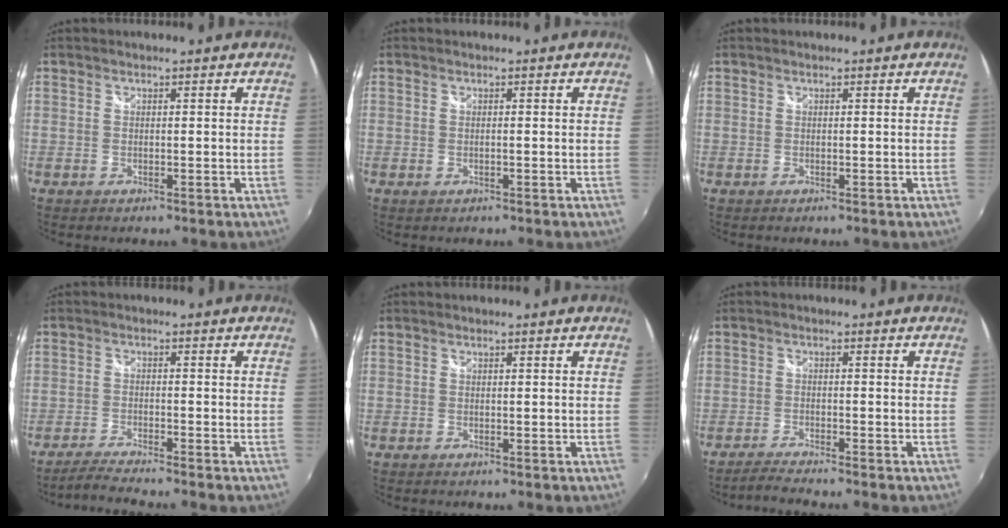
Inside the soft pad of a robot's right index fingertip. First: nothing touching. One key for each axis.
{"total": 0.6, "fx": -0.2, "fy": 0.2, "fz": 0.5, "tx": -0.009, "ty": 0.000, "tz": -0.003}
{"total": 0.0}
{"total": 4.2, "fx": -3.8, "fy": -0.8, "fz": 1.4, "tx": -0.049, "ty": -0.009, "tz": -0.076}
{"total": 0.0}
{"total": 2.9, "fx": -2.7, "fy": -0.7, "fz": 0.9, "tx": -0.035, "ty": -0.006, "tz": -0.055}